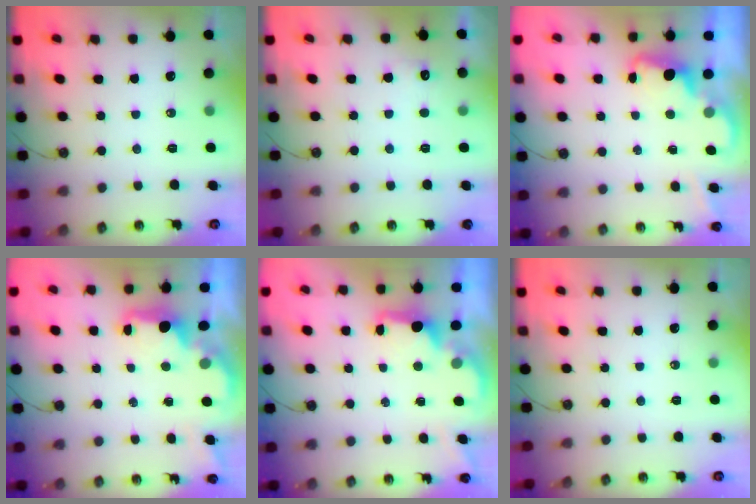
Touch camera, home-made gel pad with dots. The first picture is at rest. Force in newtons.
{"total": 4.7, "press": 4.5, "slide": 1.2}
{"total": 1.9, "press": 1.9, "slide": 0.6}
{"total": 2.2, "press": 2.1, "slide": 0.8}
{"total": 1.9, "press": 1.7, "slide": 0.8}
{"total": 0.0}